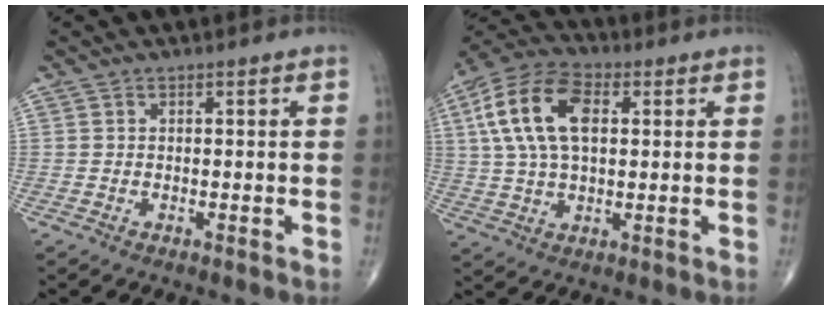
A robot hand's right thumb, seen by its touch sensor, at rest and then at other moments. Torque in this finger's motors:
{"motor_torque": [0.85, 0.93, 1.03, 0.37, 0.20]}